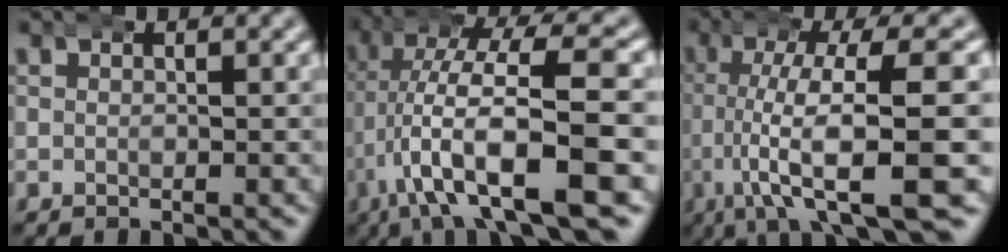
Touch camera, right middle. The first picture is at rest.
{"total": 10.5, "force": [-2.4, 4.1, 9.4], "torque": [-0.174, -0.016, -0.029]}
{"total": 10.2, "force": [-3.8, 2.7, 9.0], "torque": [-0.160, -0.021, -0.047]}